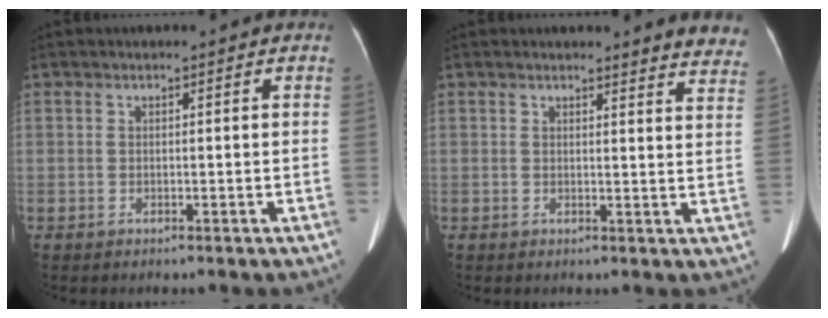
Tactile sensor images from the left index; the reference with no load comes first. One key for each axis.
{"total": 8.2, "fx": 8.0, "fy": 1.2, "fz": 1.3, "tx": 0.020, "ty": -0.037, "tz": 0.054}